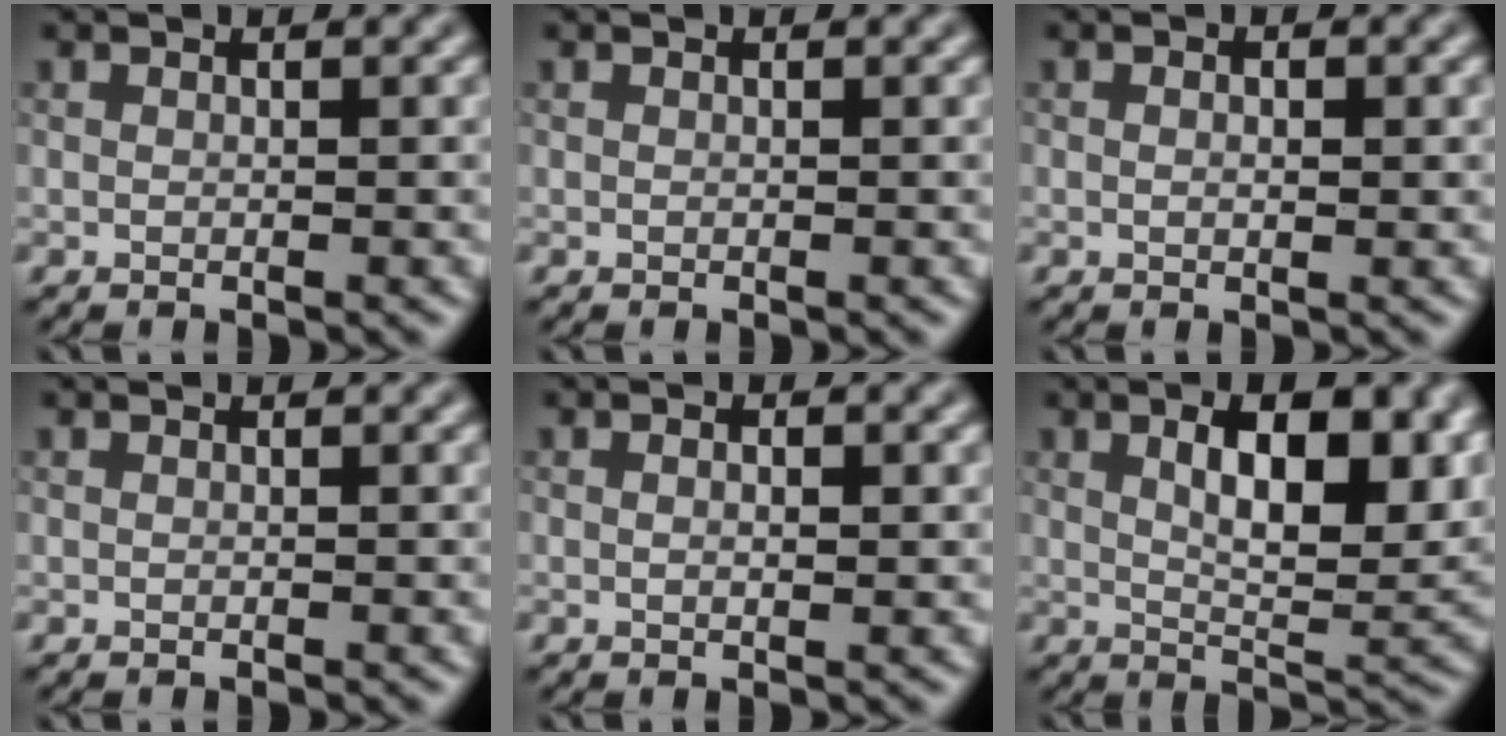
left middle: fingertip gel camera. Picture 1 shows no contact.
{"total": 0.0}
{"total": 0.7, "force": [-0.6, -0.2, 0.3], "torque": [-0.009, -0.001, 0.008]}
{"total": 0.0}
{"total": 0.8, "force": [-0.5, -0.1, 0.6], "torque": [-0.010, -0.002, 0.009]}
{"total": 7.7, "force": [2.1, 2.9, 6.8], "torque": [-0.111, -0.001, 0.049]}